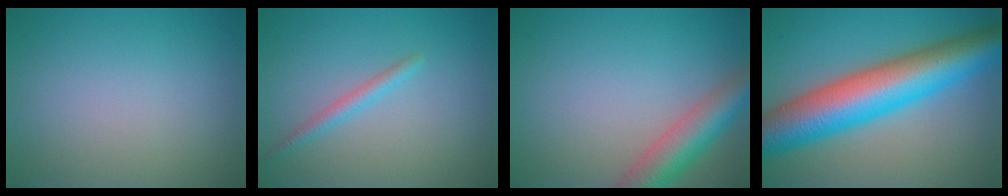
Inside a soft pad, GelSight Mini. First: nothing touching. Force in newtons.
{"total": 1.4, "press": 1.4, "slide": 0.1}
{"total": 5.3, "press": 5.3, "slide": 0.3}
{"total": 12.3, "press": 12.3, "slide": 0.1}